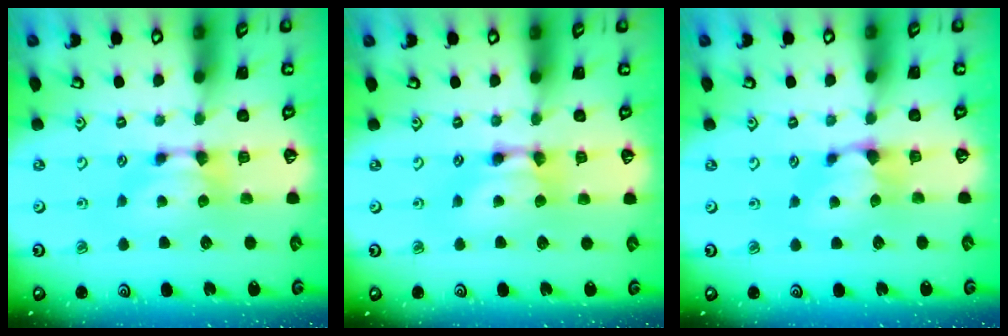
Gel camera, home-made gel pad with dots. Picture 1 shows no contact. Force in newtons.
{"total": 2.0, "press": 2.0, "slide": 0.1}
{"total": 2.4, "press": 2.3, "slide": 0.6}